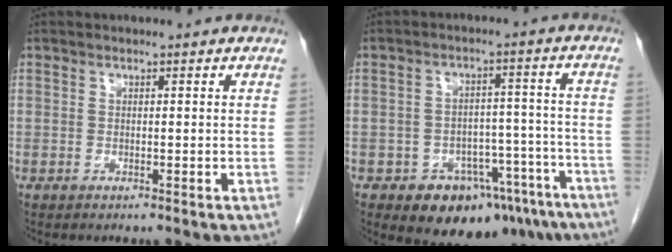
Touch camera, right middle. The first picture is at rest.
{"total": 13.3, "force": [-9.7, 7.1, 5.8], "torque": [-0.038, 0.045, -0.128]}